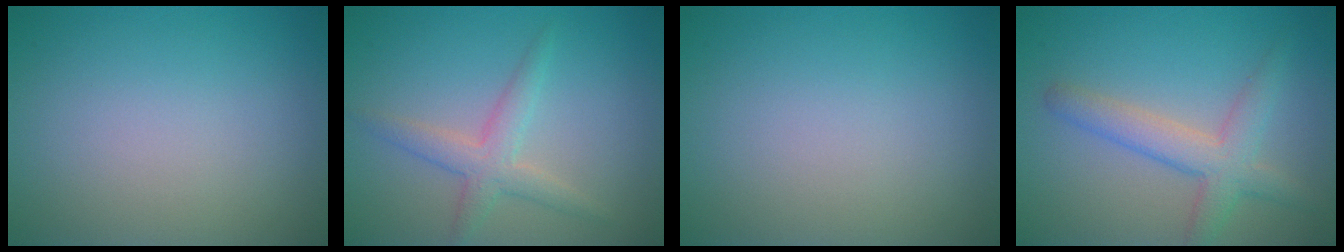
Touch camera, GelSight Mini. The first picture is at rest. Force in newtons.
{"total": 2.8, "press": 2.8, "slide": 0.1}
{"total": 0.0}
{"total": 3.9, "press": 3.9, "slide": 0.1}